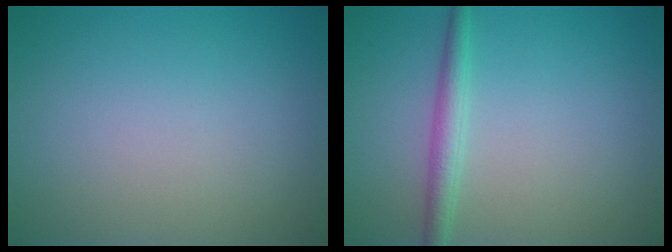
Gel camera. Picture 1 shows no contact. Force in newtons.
{"total": 2.2, "press": 2.2, "slide": 0.1}